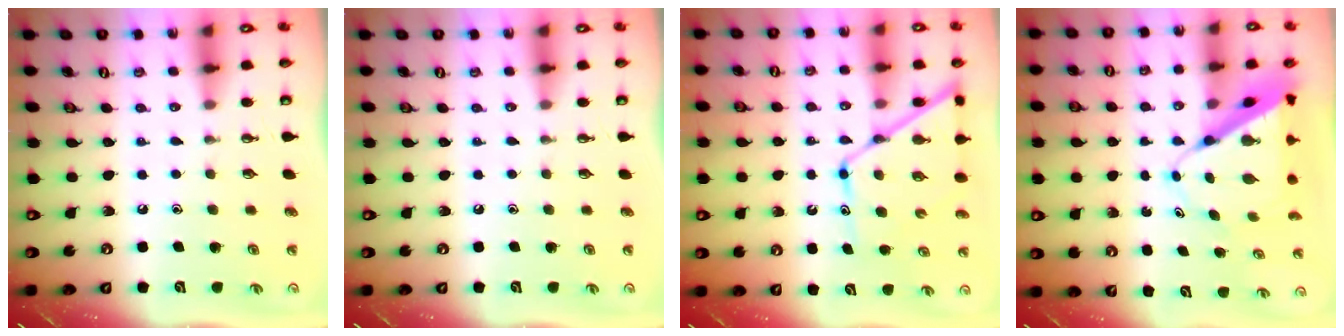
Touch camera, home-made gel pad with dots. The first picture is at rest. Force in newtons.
{"total": 0.0}
{"total": 13.0, "press": 13.0, "slide": 1.1}
{"total": 9.4, "press": 9.4, "slide": 0.8}